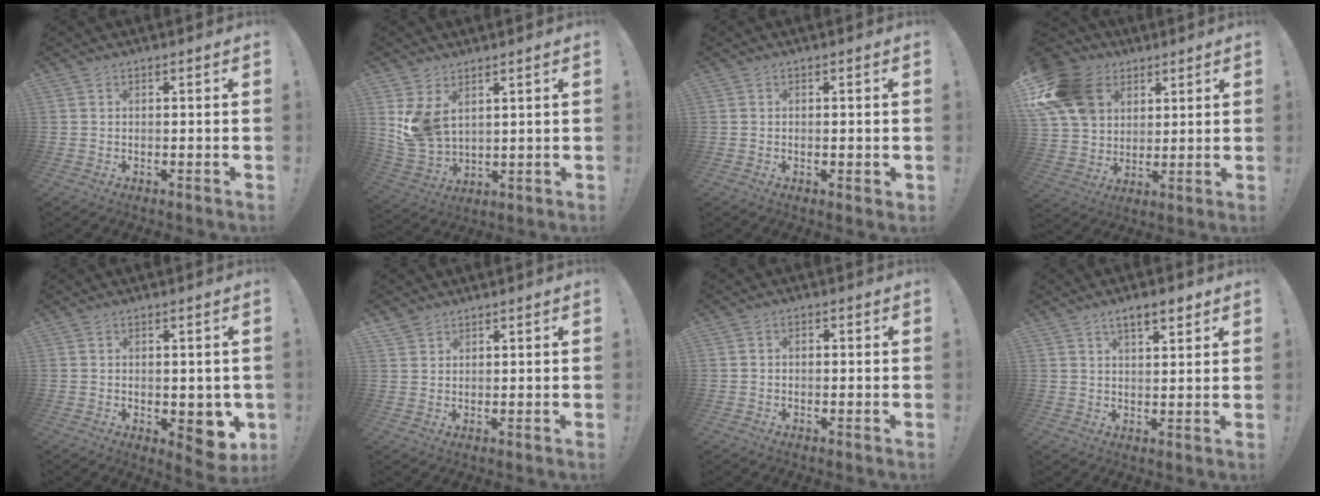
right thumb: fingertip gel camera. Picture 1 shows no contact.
{"total": 8.7, "force": [3.7, 5.7, 5.5], "torque": [-0.101, -0.022, 0.077]}
{"total": 0.9, "force": [0.2, 0.4, 0.8], "torque": [-0.006, -0.001, 0.002]}
{"total": 19.4, "force": [8.0, 14.5, 10.0], "torque": [-0.180, -0.023, 0.158]}
{"total": 5.8, "force": [-1.1, 3.5, 4.4], "torque": [-0.034, -0.001, -0.012]}
{"total": 2.6, "force": [2.2, 1.4, 0.2], "torque": [0.005, -0.015, 0.042]}
{"total": 1.6, "force": [-1.0, 0.9, 0.8], "torque": [-0.015, 0.008, -0.019]}
{"total": 6.1, "force": [4.0, 2.3, 4.0], "torque": [-0.061, -0.014, 0.068]}